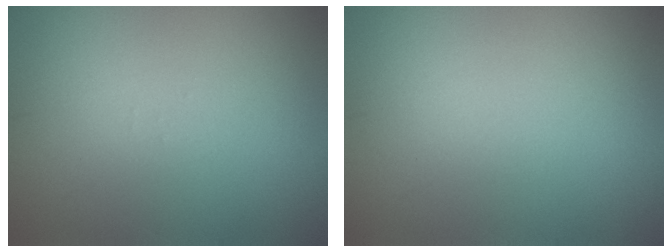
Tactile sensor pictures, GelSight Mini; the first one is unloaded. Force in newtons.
{"total": 0.0}